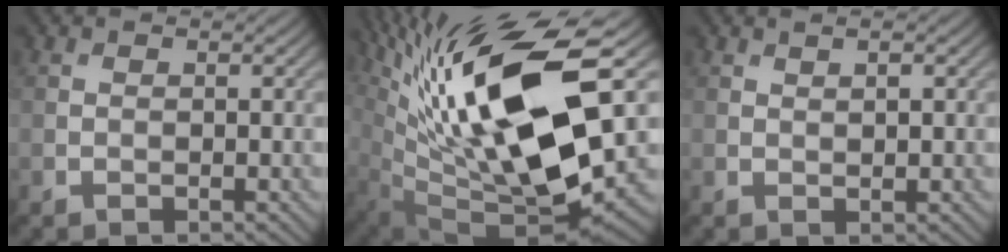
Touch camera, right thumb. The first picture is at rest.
{"total": 18.5, "force": [5.5, 6.9, 16.2], "torque": [-0.307, 0.000, 0.098]}
{"total": 1.3, "force": [0.7, 0.3, 1.1], "torque": [-0.021, 0.002, 0.015]}